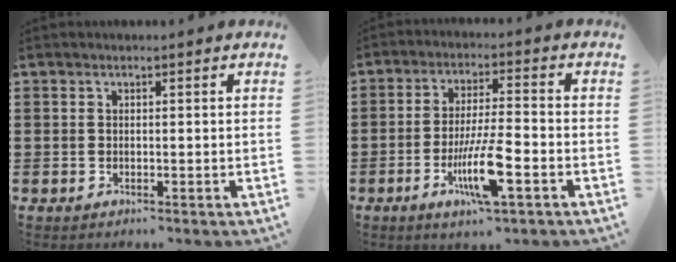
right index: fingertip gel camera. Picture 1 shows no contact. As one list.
[{"total": 9.4, "force": [-3.6, 1.6, 8.6], "torque": [-0.177, -0.015, -0.070]}]